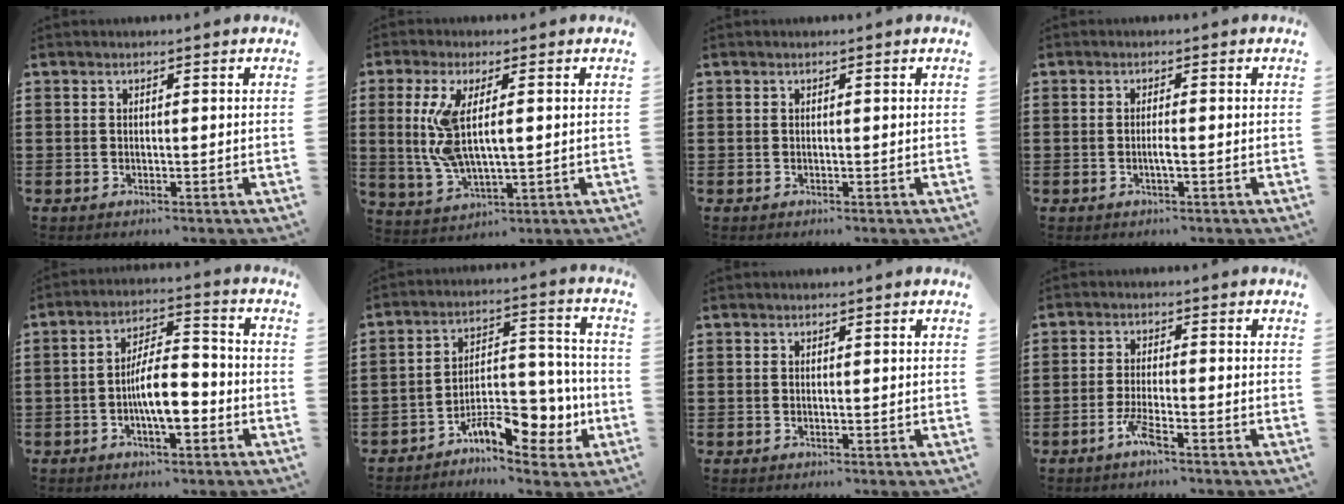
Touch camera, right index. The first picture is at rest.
{"total": 8.2, "force": [1.0, 2.9, 7.6], "torque": [-0.181, -0.006, 0.008]}
{"total": 0.0}
{"total": 1.5, "force": [-0.5, 0.0, 1.4], "torque": [-0.027, -0.002, -0.010]}
{"total": 8.2, "force": [-2.5, 2.9, 7.3], "torque": [-0.136, 0.007, -0.047]}
{"total": 10.0, "force": [-5.8, 4.8, 6.5], "torque": [-0.081, 0.022, -0.101]}
{"total": 0.0}
{"total": 3.5, "force": [-2.4, 0.1, 2.6], "torque": [-0.066, -0.009, -0.048]}